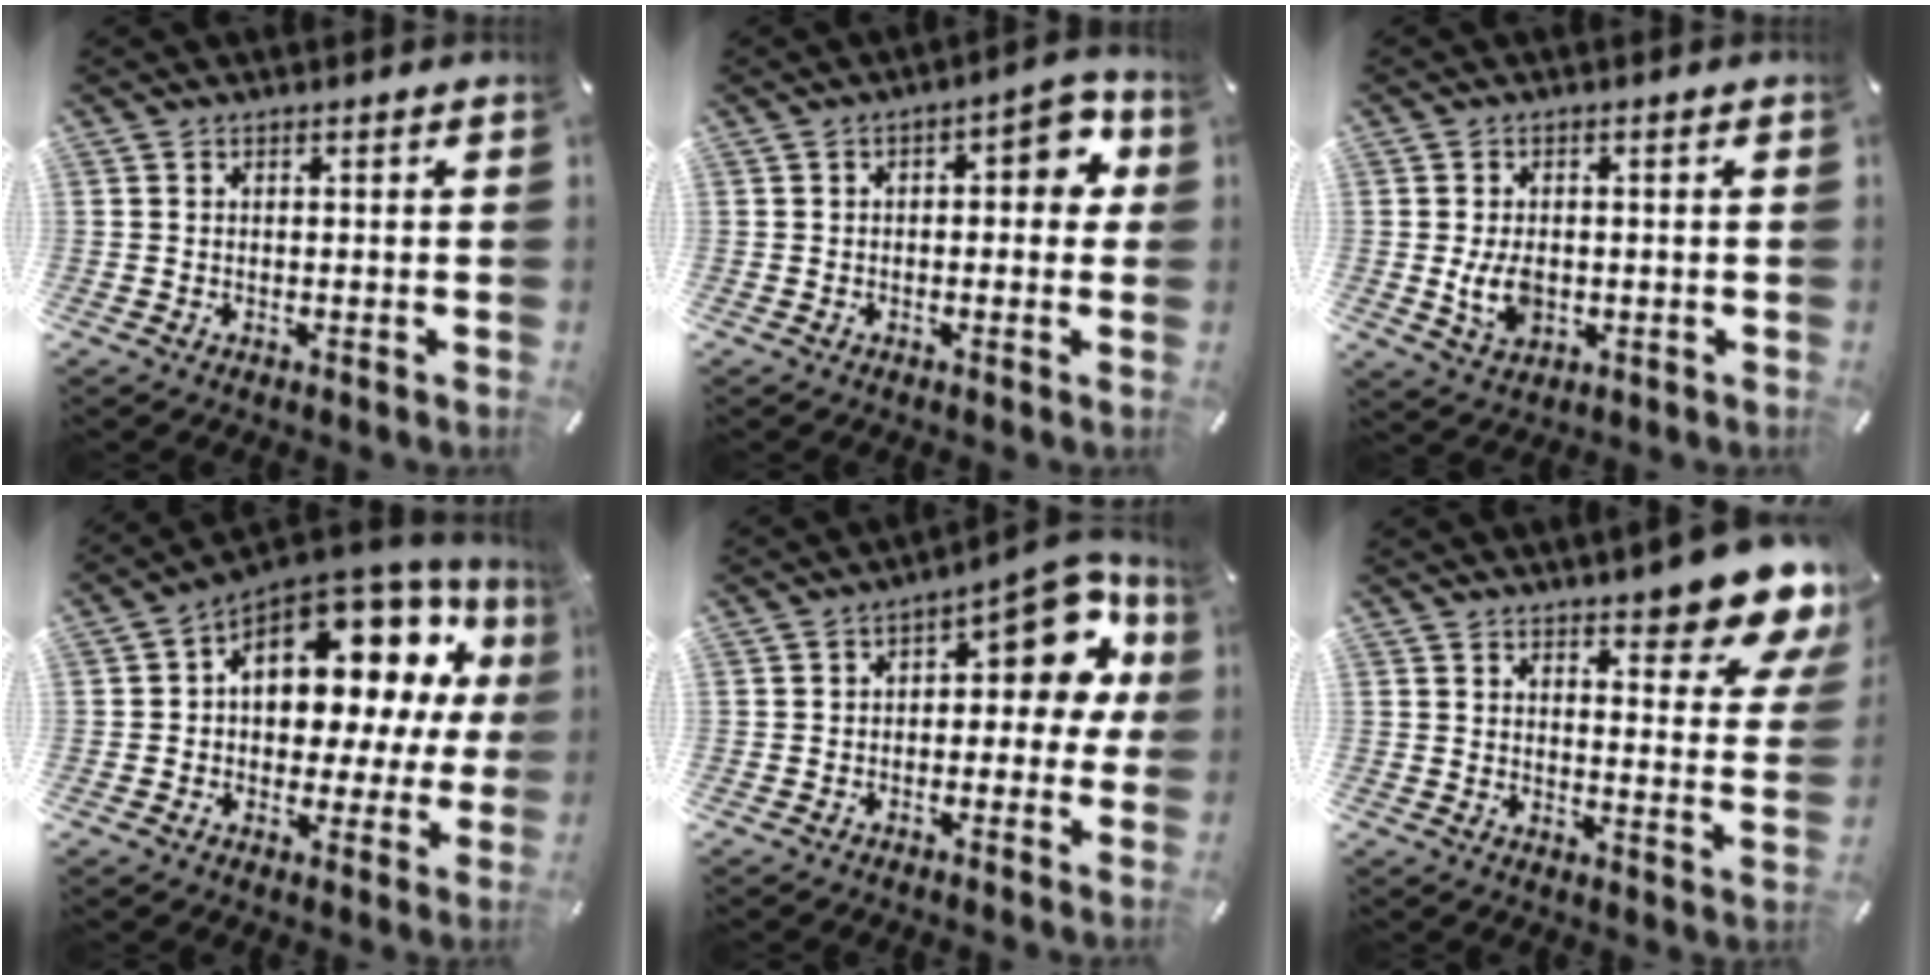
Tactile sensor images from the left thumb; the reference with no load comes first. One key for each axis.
{"total": 6.6, "fx": 1.0, "fy": 3.5, "fz": 5.6, "tx": -0.059, "ty": -0.005, "tz": 0.004}
{"total": 5.9, "fx": -0.6, "fy": 4.1, "fz": 4.2, "tx": -0.094, "ty": -0.005, "tz": -0.014}
{"total": 15.0, "fx": 6.9, "fy": 9.7, "fz": 9.1, "tx": -0.118, "ty": -0.067, "tz": 0.117}
{"total": 12.5, "fx": 4.1, "fy": 6.4, "fz": 9.9, "tx": -0.114, "ty": -0.032, "tz": 0.067}
{"total": 12.3, "fx": 9.7, "fy": 3.4, "fz": 6.8, "tx": -0.079, "ty": -0.084, "tz": 0.163}